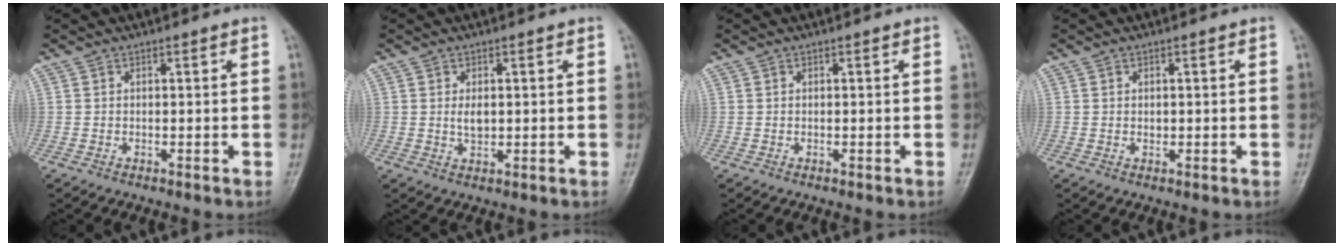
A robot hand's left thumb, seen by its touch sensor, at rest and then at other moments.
{"total": 2.6, "force": [0.4, 1.5, 2.1], "torque": [-0.033, -0.005, 0.008]}
{"total": 0.0}
{"total": 0.7, "force": [0.1, 0.6, 0.5], "torque": [-0.006, 0.000, 0.003]}